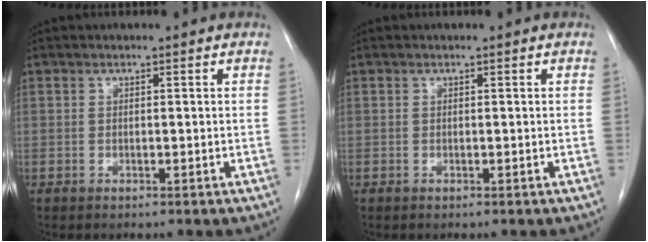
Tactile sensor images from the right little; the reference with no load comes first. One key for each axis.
{"total": 0.0}